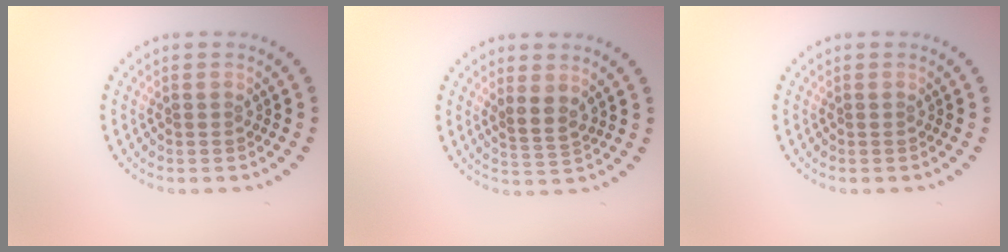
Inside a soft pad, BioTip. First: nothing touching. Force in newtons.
{"total": 2.0, "press": 1.4, "slide": 1.4}
{"total": 0.0}